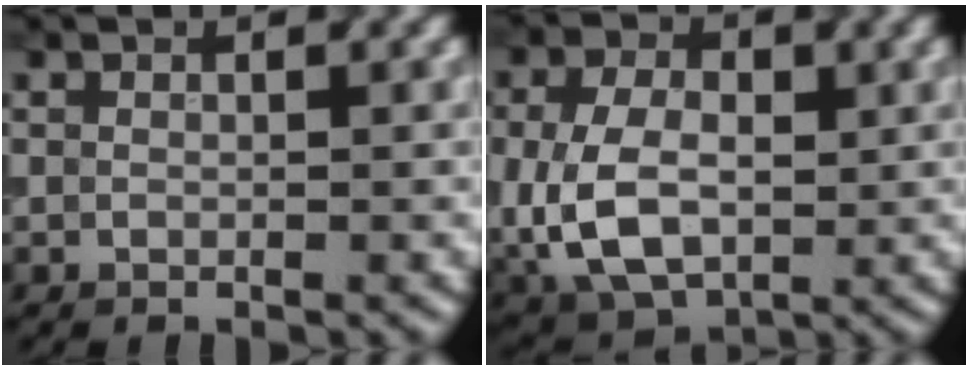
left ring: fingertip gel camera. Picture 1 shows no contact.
{"total": 8.0, "force": [-0.6, 5.4, 5.9], "torque": [-0.135, -0.006, -0.012]}